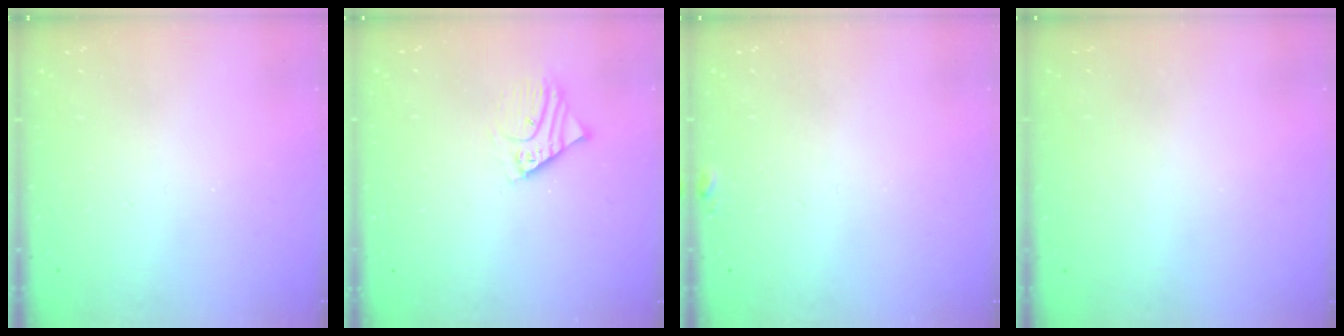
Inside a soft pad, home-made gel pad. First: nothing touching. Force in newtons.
{"total": 3.9, "press": 3.9, "slide": 0.3}
{"total": 4.7, "press": 4.6, "slide": 0.6}
{"total": 0.5, "press": 0.5, "slide": 0.1}